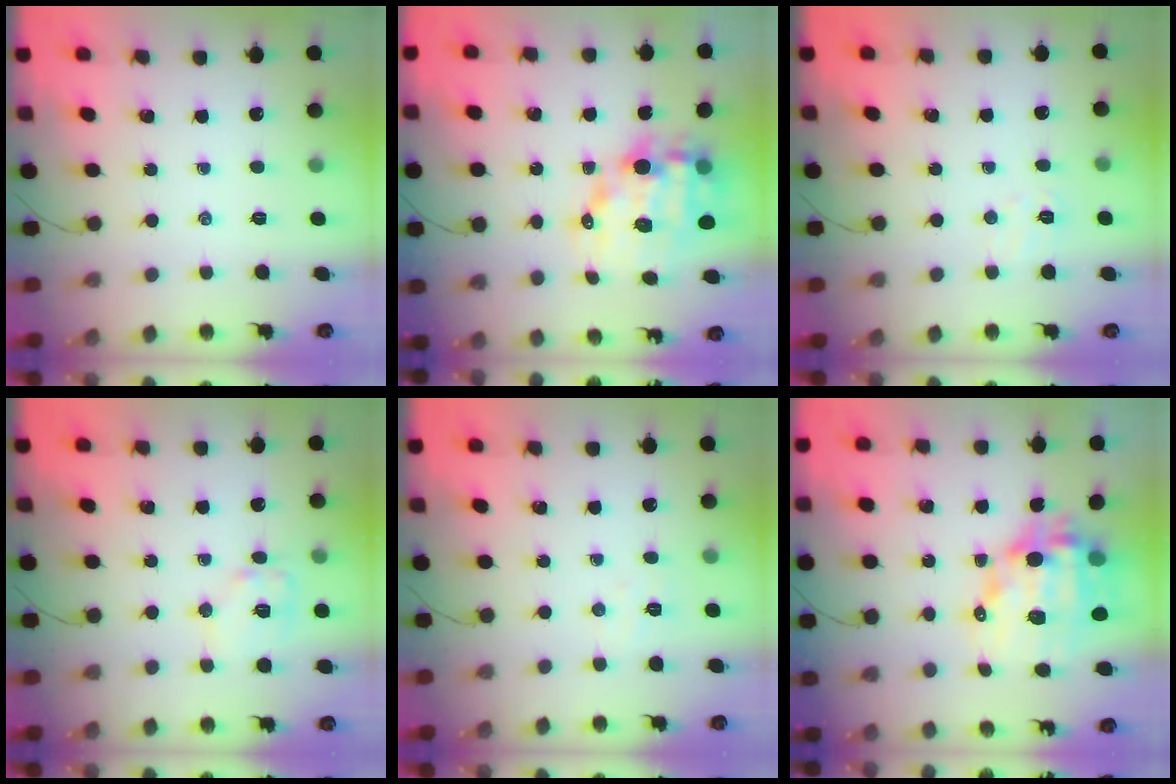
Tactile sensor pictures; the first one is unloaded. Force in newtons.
{"total": 14.3, "press": 13.9, "slide": 3.2}
{"total": 3.8, "press": 3.6, "slide": 1.1}
{"total": 9.2, "press": 9.2, "slide": 0.9}
{"total": 3.7, "press": 3.6, "slide": 0.9}
{"total": 15.1, "press": 14.6, "slide": 3.8}